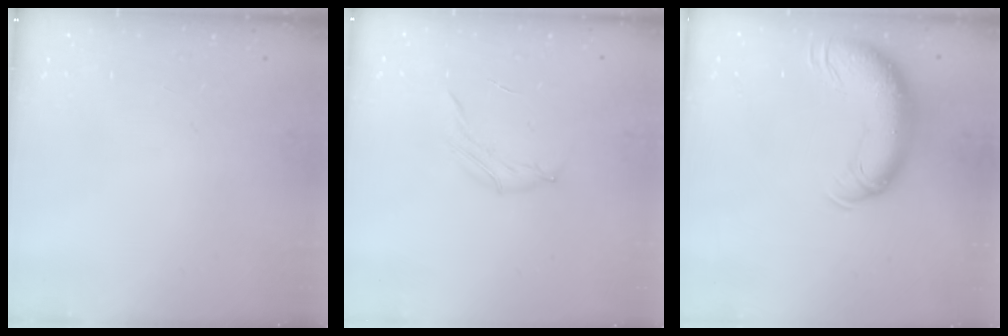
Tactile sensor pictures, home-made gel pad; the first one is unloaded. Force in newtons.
{"total": 4.2, "press": 4.0, "slide": 1.2}
{"total": 13.5, "press": 13.1, "slide": 3.5}